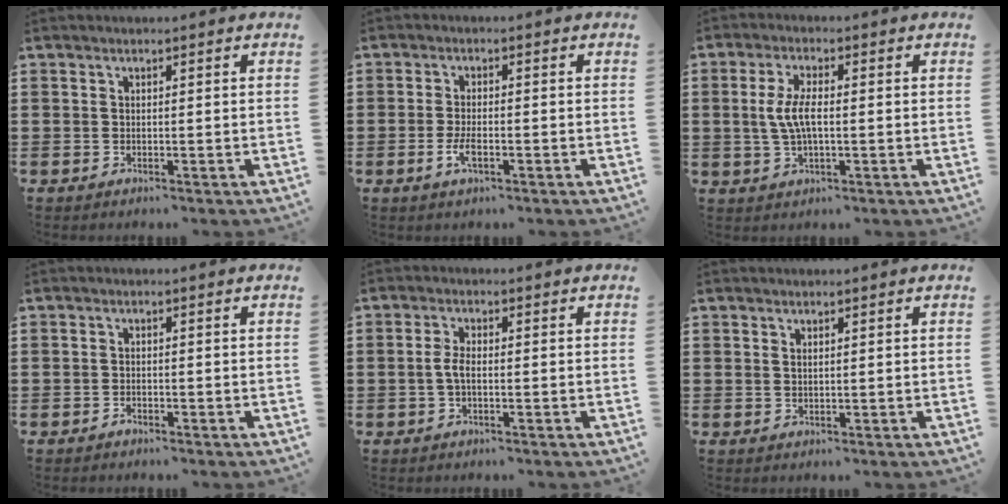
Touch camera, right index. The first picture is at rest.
{"total": 3.2, "force": [-1.3, 1.0, 2.8], "torque": [-0.062, -0.006, -0.026]}
{"total": 5.4, "force": [0.1, 2.0, 5.1], "torque": [-0.117, -0.003, -0.008]}
{"total": 0.9, "force": [-0.8, 0.2, 0.2], "torque": [-0.006, -0.002, -0.016]}
{"total": 2.6, "force": [-0.5, 0.9, 2.4], "torque": [-0.059, -0.003, -0.015]}
{"total": 0.6, "force": [0.4, 0.2, 0.4], "torque": [-0.009, 0.002, 0.008]}